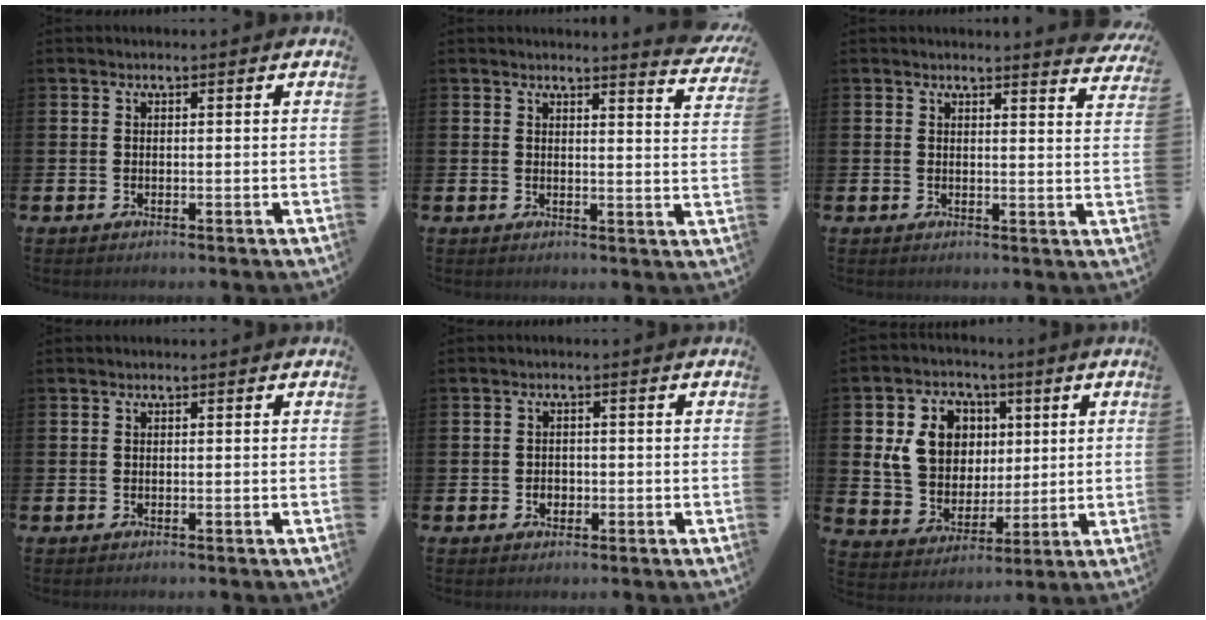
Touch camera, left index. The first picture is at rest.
{"total": 3.2, "force": [3.2, -0.4, 0.4], "torque": [0.010, -0.032, 0.052]}
{"total": 2.7, "force": [2.7, -0.3, 0.0], "torque": [0.019, -0.028, 0.044]}
{"total": 0.0}
{"total": 1.7, "force": [-0.5, 1.4, 0.8], "torque": [-0.016, 0.006, -0.012]}
{"total": 9.4, "force": [3.7, 7.6, 4.1], "torque": [-0.110, 0.011, 0.070]}